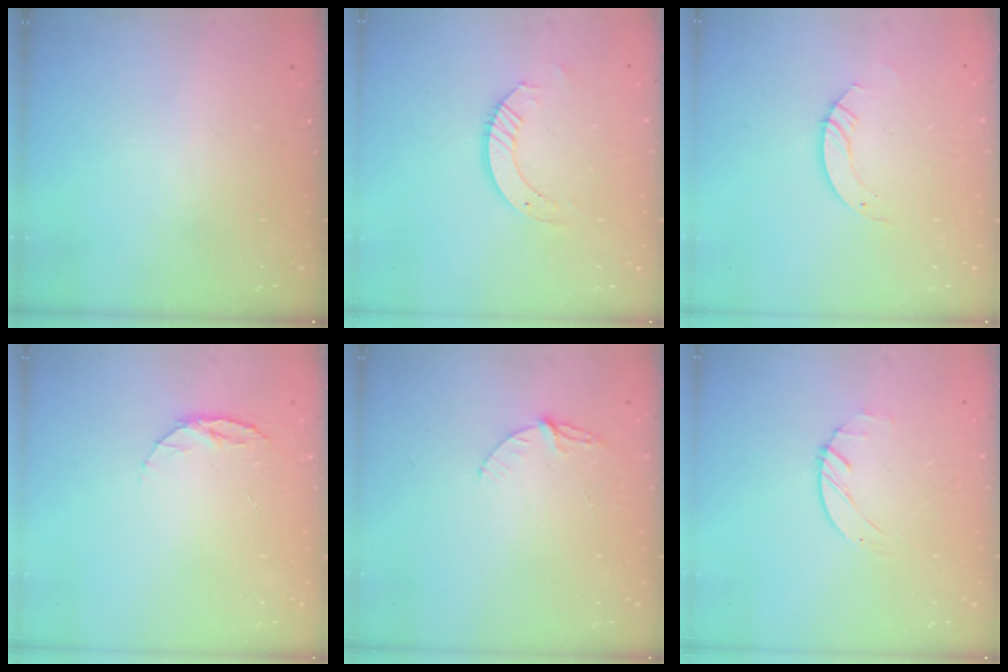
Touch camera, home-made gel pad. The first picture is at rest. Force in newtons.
{"total": 5.7, "press": 5.7, "slide": 0.3}
{"total": 3.5, "press": 3.5, "slide": 0.3}
{"total": 5.4, "press": 5.3, "slide": 0.6}
{"total": 5.3, "press": 5.3, "slide": 0.5}
{"total": 1.2, "press": 1.2, "slide": 0.2}